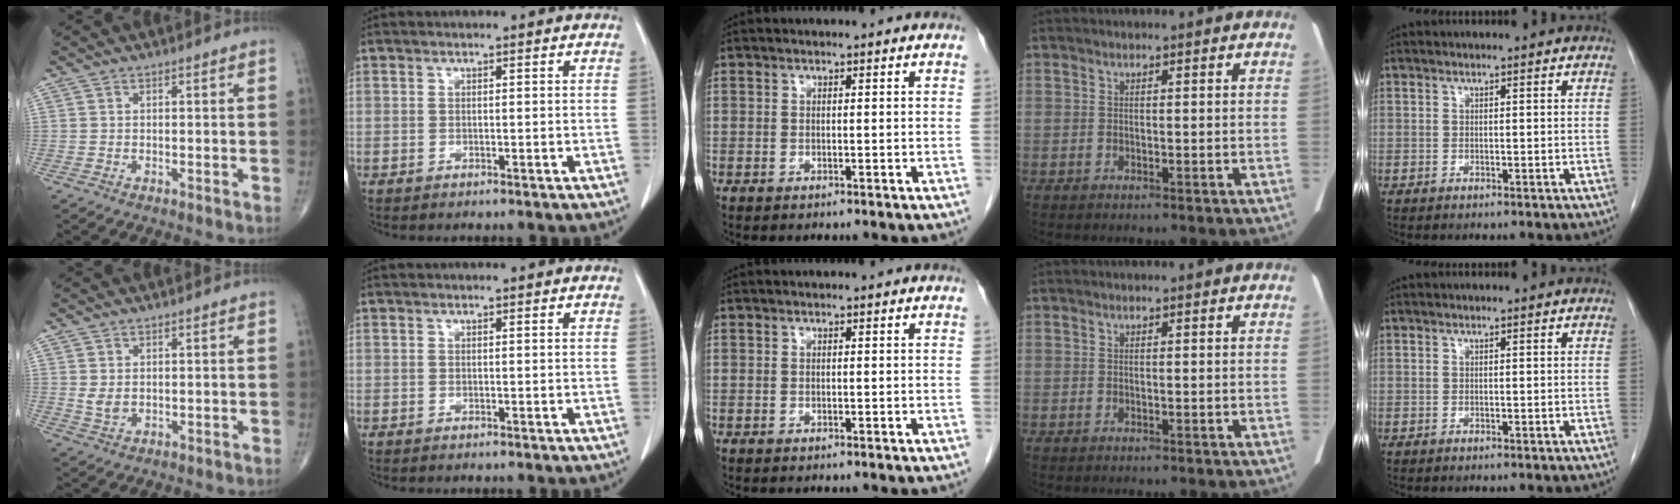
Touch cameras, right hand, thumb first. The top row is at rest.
{"thumb": {"total": 2.5, "force": [0.6, 1.7, 1.8], "torque": [-0.029, -0.007, 0.019]}}